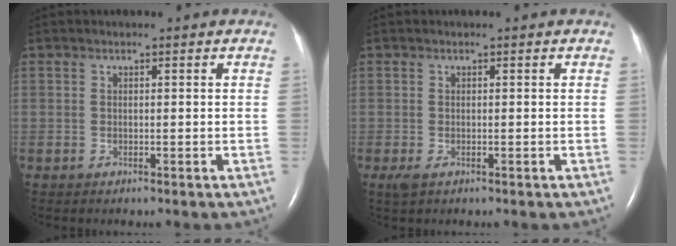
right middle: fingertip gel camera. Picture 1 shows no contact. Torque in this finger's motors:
{"motor_torque": [0.25, -0.08, 0.04, 0.01]}